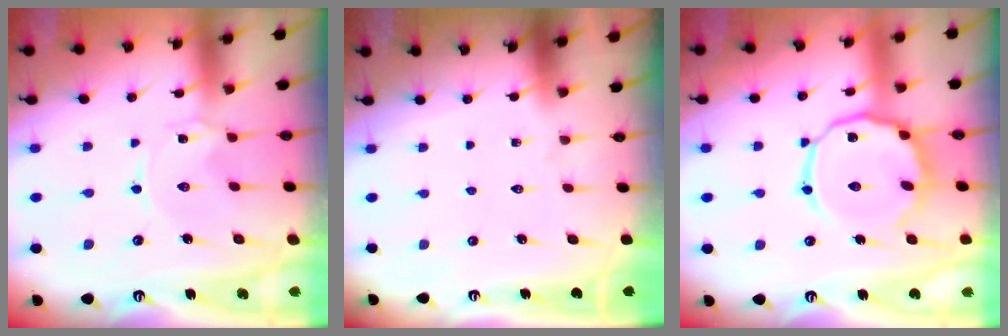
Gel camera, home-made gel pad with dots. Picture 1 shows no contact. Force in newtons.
{"total": 0.0}
{"total": 12.2, "press": 12.1, "slide": 1.0}